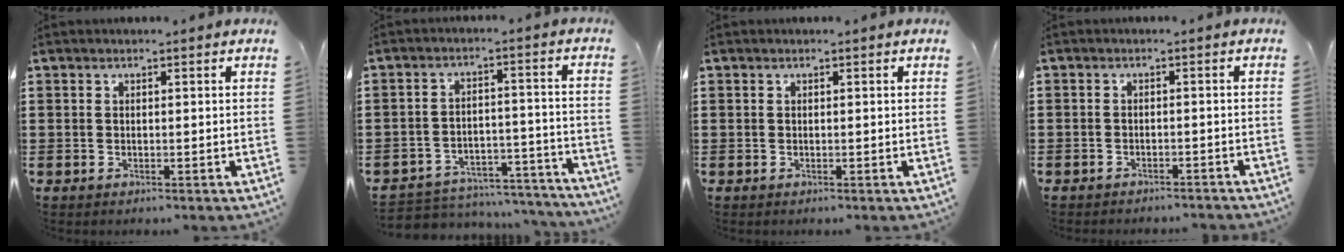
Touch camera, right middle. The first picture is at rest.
{"total": 5.1, "force": [-5.0, 1.0, 0.4], "torque": [-0.016, 0.011, -0.105]}
{"total": 0.0}
{"total": 1.7, "force": [-1.6, 0.4, -0.3], "torque": [0.001, 0.003, -0.038]}